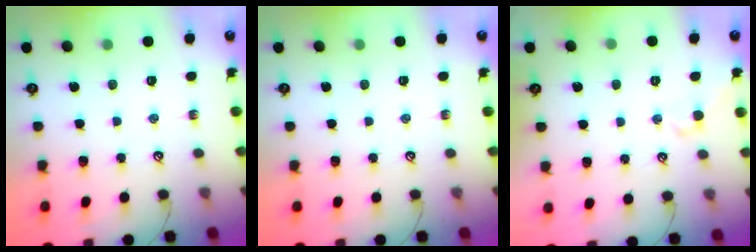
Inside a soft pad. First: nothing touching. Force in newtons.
{"total": 0.0}
{"total": 1.3, "press": 1.0, "slide": 0.8}